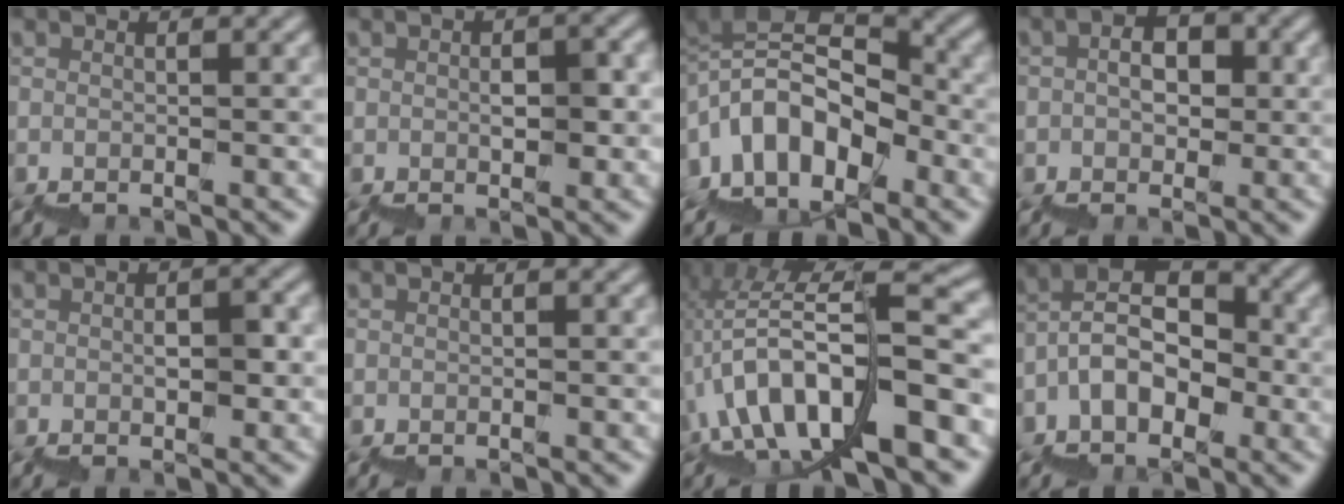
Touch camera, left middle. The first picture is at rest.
{"total": 1.8, "force": [0.3, 0.8, 1.6], "torque": [-0.020, 0.008, 0.011]}
{"total": 7.5, "force": [0.8, 4.6, 5.8], "torque": [-0.081, 0.022, 0.012]}
{"total": 1.8, "force": [0.2, 1.4, 1.2], "torque": [-0.017, 0.009, -0.001]}
{"total": 1.3, "force": [0.4, 0.6, 1.1], "torque": [-0.015, 0.006, 0.010]}
{"total": 0.0}
{"total": 11.2, "force": [-0.8, 3.5, 10.6], "torque": [-0.163, 0.028, 0.006]}
{"total": 5.7, "force": [-1.1, 3.7, 4.1], "torque": [-0.062, 0.020, -0.026]}